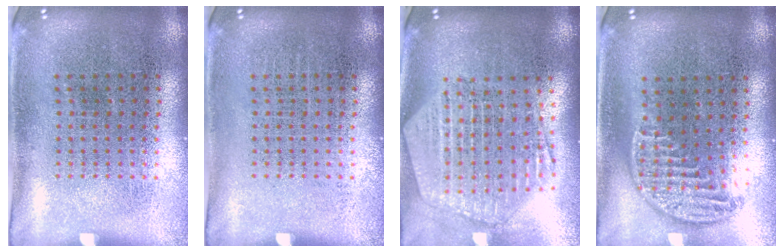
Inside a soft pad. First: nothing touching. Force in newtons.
{"total": 0.0}
{"total": 2.6, "press": 2.1, "slide": 1.4}
{"total": 1.2, "press": 1.0, "slide": 0.7}